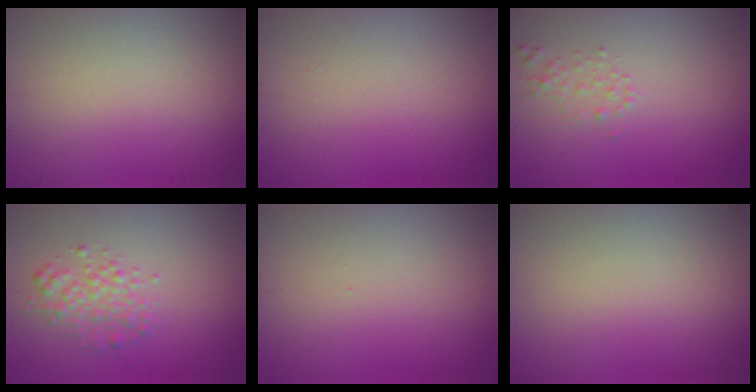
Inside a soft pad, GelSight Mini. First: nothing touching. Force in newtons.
{"total": 0.0}
{"total": 1.0, "press": 1.0, "slide": 0.0}
{"total": 2.2, "press": 2.2, "slide": 0.0}
{"total": 0.0}
{"total": 0.0}